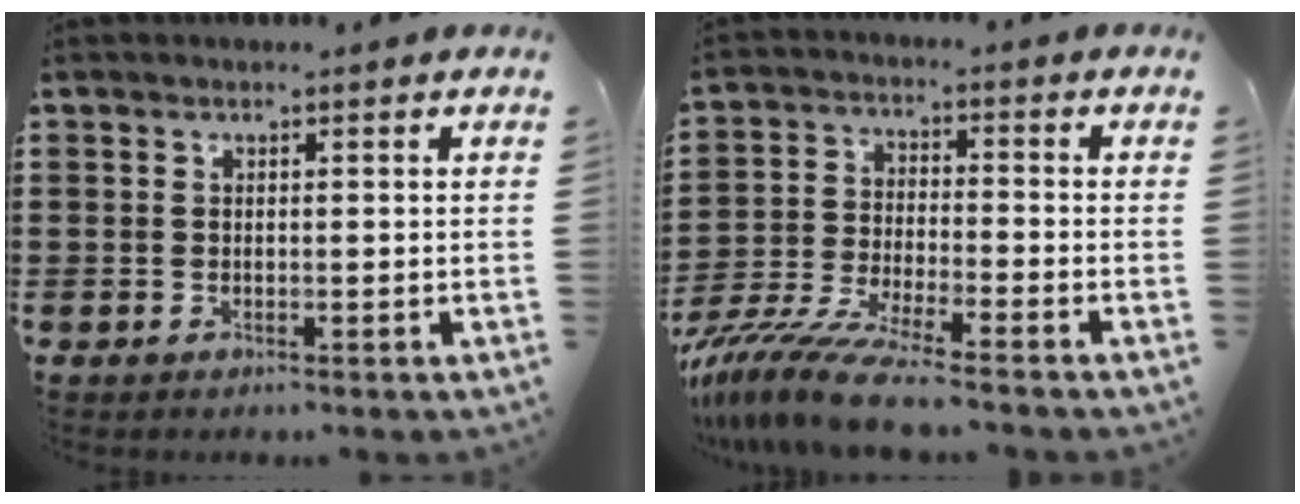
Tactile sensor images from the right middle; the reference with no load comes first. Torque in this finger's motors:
{"motor_torque": [1.56, -0.58, 1.02, 0.21]}